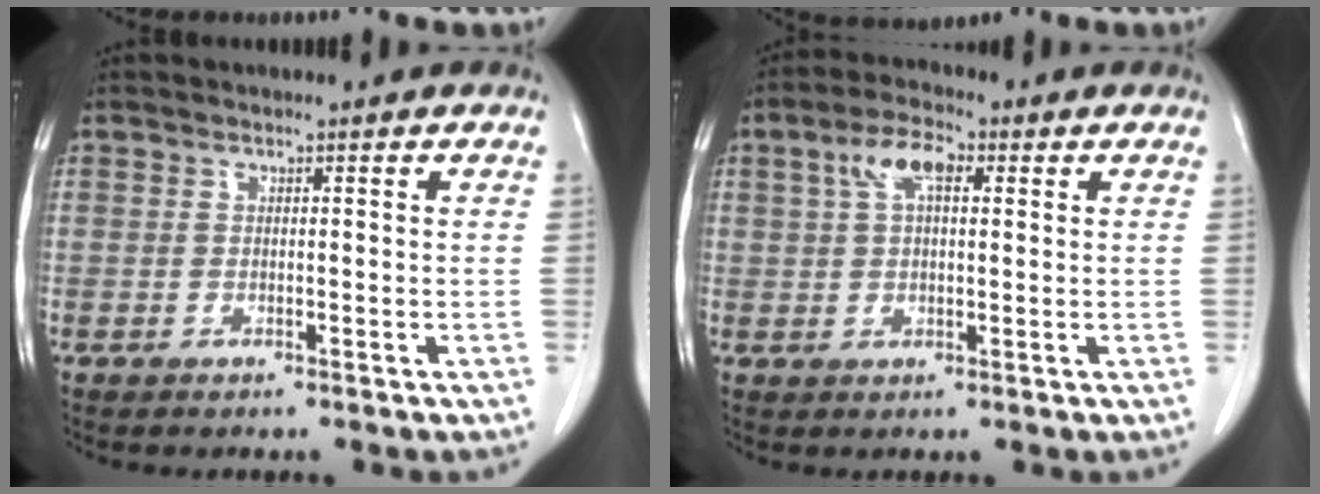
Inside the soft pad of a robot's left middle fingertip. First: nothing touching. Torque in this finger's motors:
{"motor_torque": [1.18, -0.96, 0.01, 0.07]}